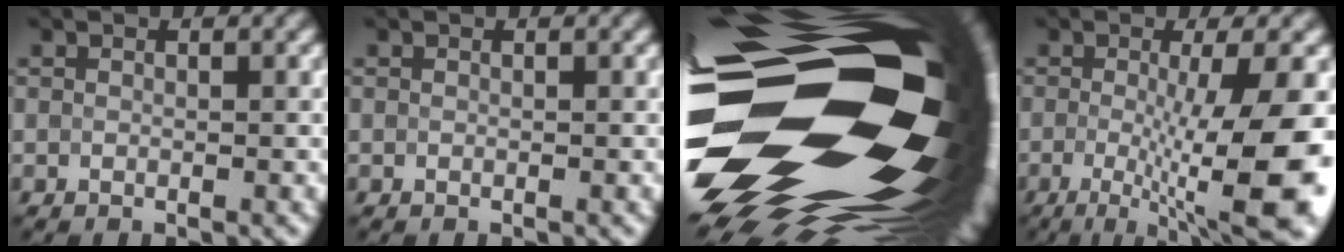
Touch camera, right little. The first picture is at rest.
{"total": 0.0}
{"total": 22.3, "force": [-4.5, 13.2, 17.4], "torque": [-0.282, -0.030, -0.087]}
{"total": 11.0, "force": [-1.8, 2.5, 10.6], "torque": [-0.151, -0.015, -0.022]}